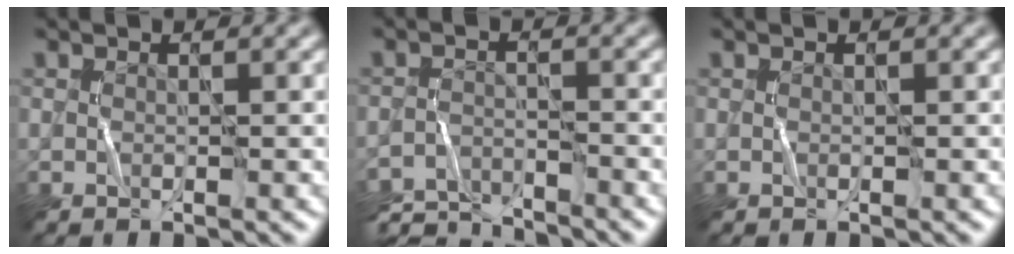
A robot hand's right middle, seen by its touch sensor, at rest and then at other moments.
{"total": 5.5, "force": [-5.3, 0.9, 1.1], "torque": [-0.029, -0.008, -0.098]}
{"total": 0.0}